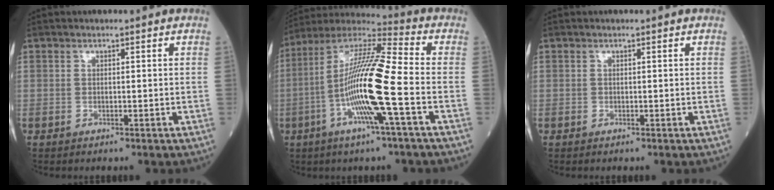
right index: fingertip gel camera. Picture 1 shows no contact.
{"total": 16.7, "force": [-4.0, 0.3, 16.2], "torque": [-0.319, -0.002, -0.085]}
{"total": 0.0}